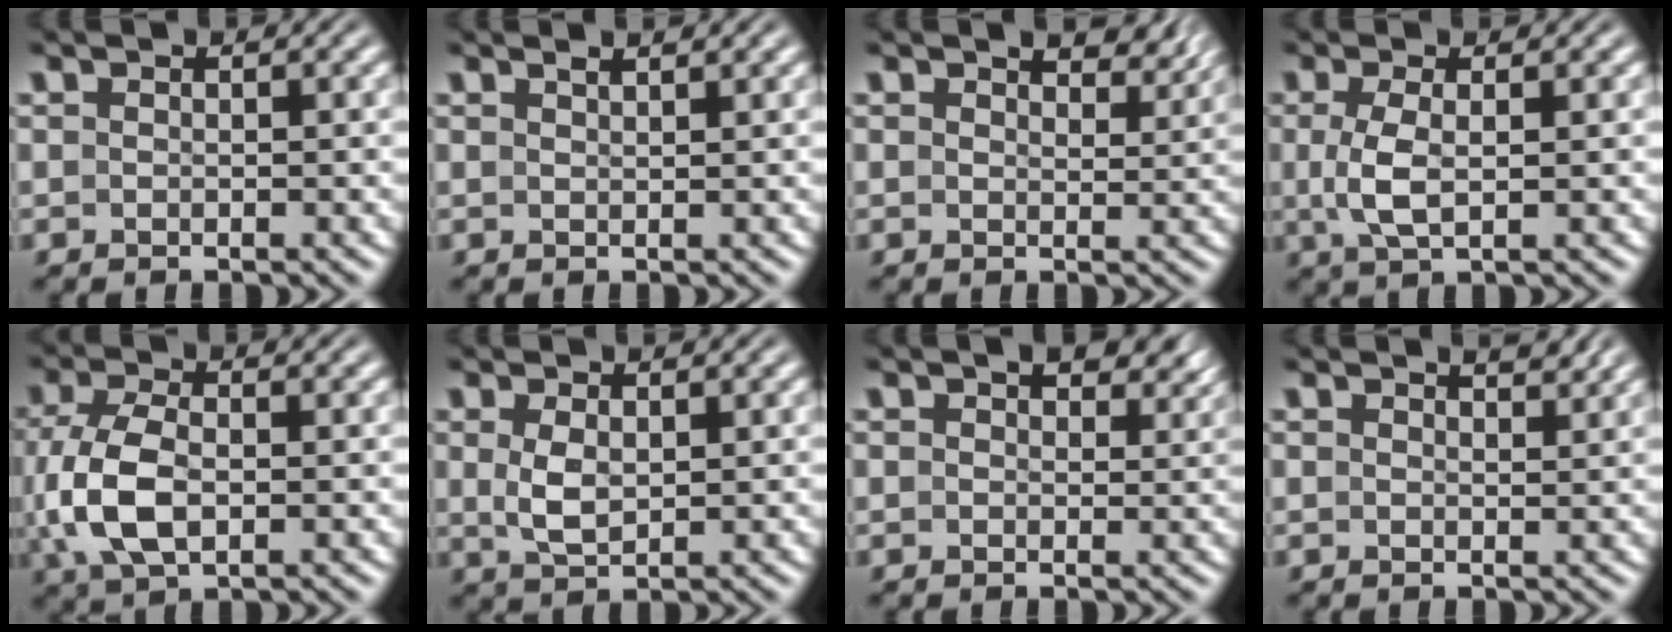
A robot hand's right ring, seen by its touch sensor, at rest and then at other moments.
{"total": 1.1, "force": [0.9, -0.7, 0.2], "torque": [0.000, -0.003, 0.020]}
{"total": 2.8, "force": [2.5, 0.3, 1.1], "torque": [-0.012, -0.004, 0.042]}
{"total": 2.8, "force": [-0.1, 0.8, 2.7], "torque": [-0.072, -0.012, 0.011]}
{"total": 5.7, "force": [-0.7, 3.4, 4.5], "torque": [-0.128, -0.024, 0.008]}
{"total": 2.5, "force": [0.3, 1.4, 2.0], "torque": [-0.053, -0.012, 0.019]}
{"total": 2.9, "force": [1.9, 1.3, 1.7], "torque": [-0.018, 0.004, 0.027]}
{"total": 1.5, "force": [1.4, -0.2, 0.6], "torque": [-0.002, -0.005, 0.025]}